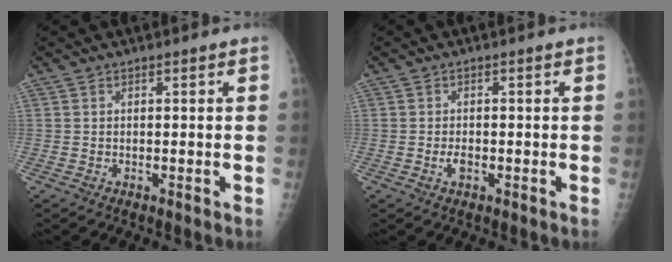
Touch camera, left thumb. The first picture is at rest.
{"total": 1.9, "force": [-0.7, 1.0, 1.4], "torque": [-0.024, 0.002, -0.013]}